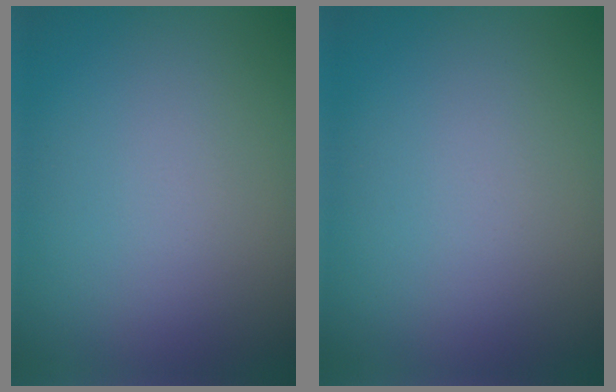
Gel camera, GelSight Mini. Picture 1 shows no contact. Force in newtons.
{"total": 0.0}